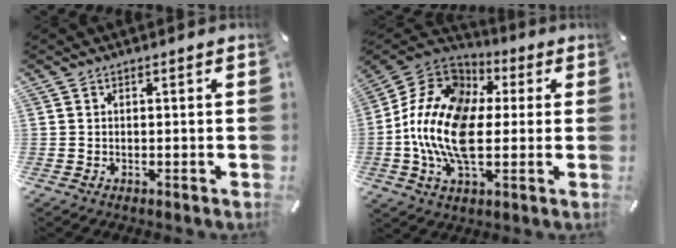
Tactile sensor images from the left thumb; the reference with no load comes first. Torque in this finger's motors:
{"motor_torque": [2.14, 2.87, 1.23, -0.62, 0.59]}